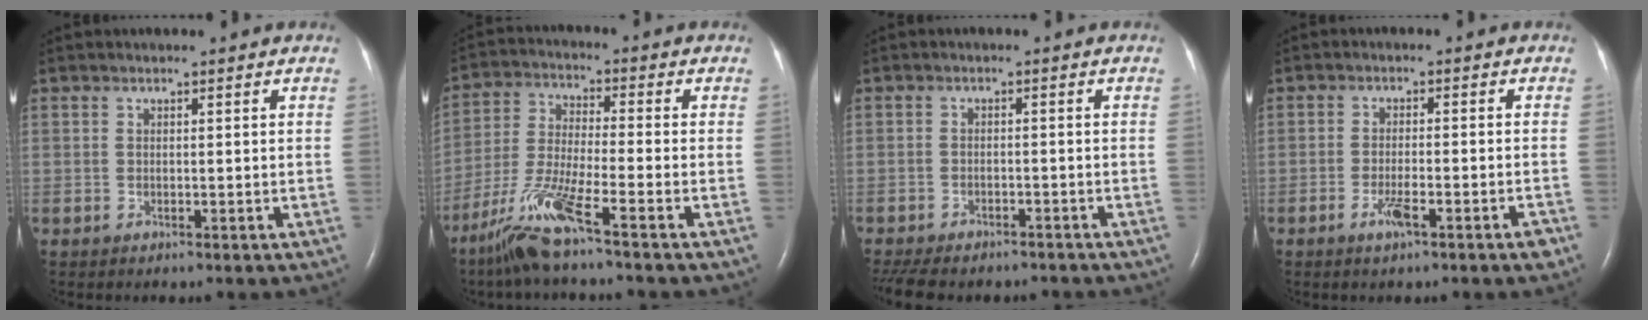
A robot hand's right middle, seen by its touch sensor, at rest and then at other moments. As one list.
[{"total": 9.7, "force": [-6.5, -0.4, 7.2], "torque": [-0.156, -0.027, -0.132]}, {"total": 12.7, "force": [-10.6, 4.7, 5.0], "torque": [-0.114, -0.008, -0.139]}, {"total": 4.2, "force": [-2.4, 0.4, 3.5], "torque": [-0.060, -0.003, -0.043]}]